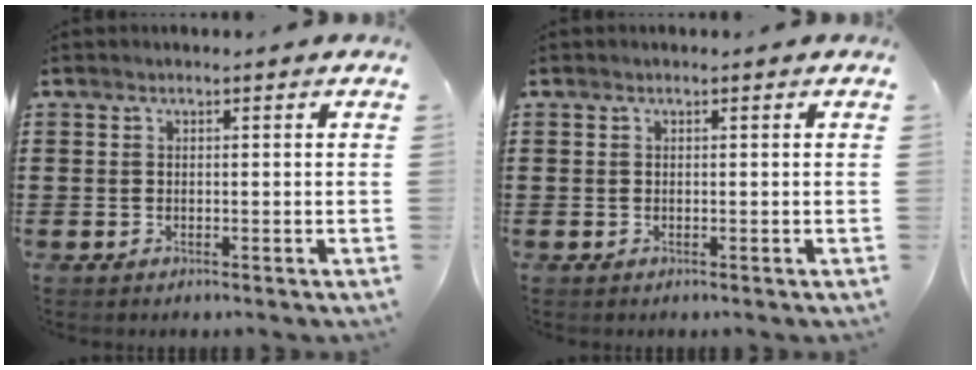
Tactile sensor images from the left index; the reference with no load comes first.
{"total": 0.0}